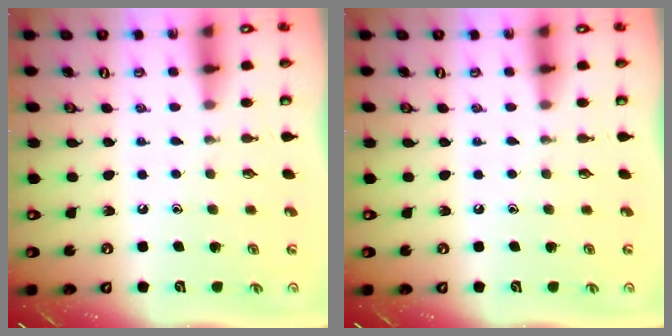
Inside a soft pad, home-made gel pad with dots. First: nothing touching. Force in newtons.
{"total": 0.0}